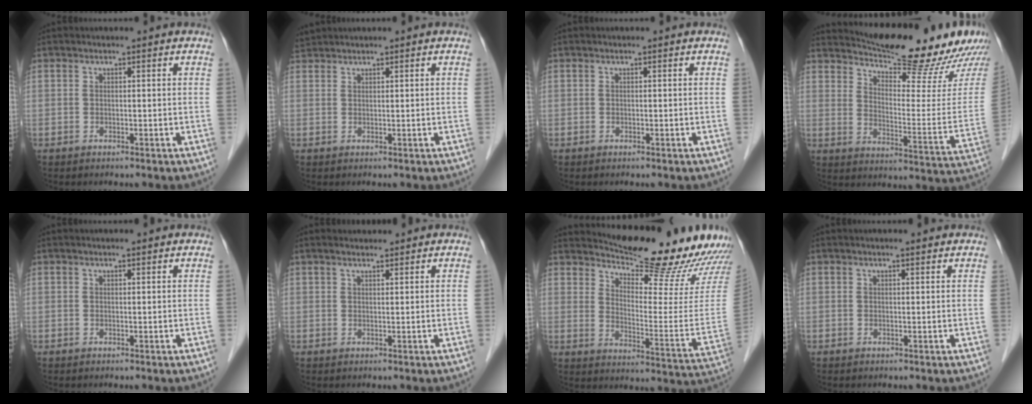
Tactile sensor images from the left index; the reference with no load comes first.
{"total": 1.5, "force": [1.5, -0.1, 0.1], "torque": [-0.010, 0.015, 0.038]}
{"total": 0.0}
{"total": 21.9, "force": [19.7, 2.4, 9.3], "torque": [-0.133, -0.069, 0.258]}
{"total": 1.3, "force": [1.1, 0.0, 0.7], "torque": [-0.007, 0.015, 0.018]}
{"total": 2.3, "force": [2.1, 0.3, 1.0], "torque": [-0.016, 0.017, 0.035]}
{"total": 21.5, "force": [20.1, 1.8, 7.3], "torque": [-0.107, -0.099, 0.256]}
{"total": 2.2, "force": [1.9, 0.1, 1.0], "torque": [-0.010, 0.015, 0.024]}